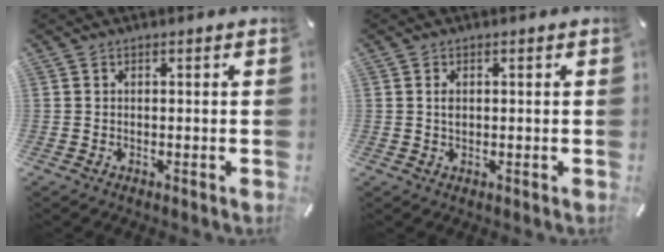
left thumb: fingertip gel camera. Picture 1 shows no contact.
{"total": 1.5, "force": [0.3, 0.9, 1.2], "torque": [-0.027, 0.002, 0.004]}